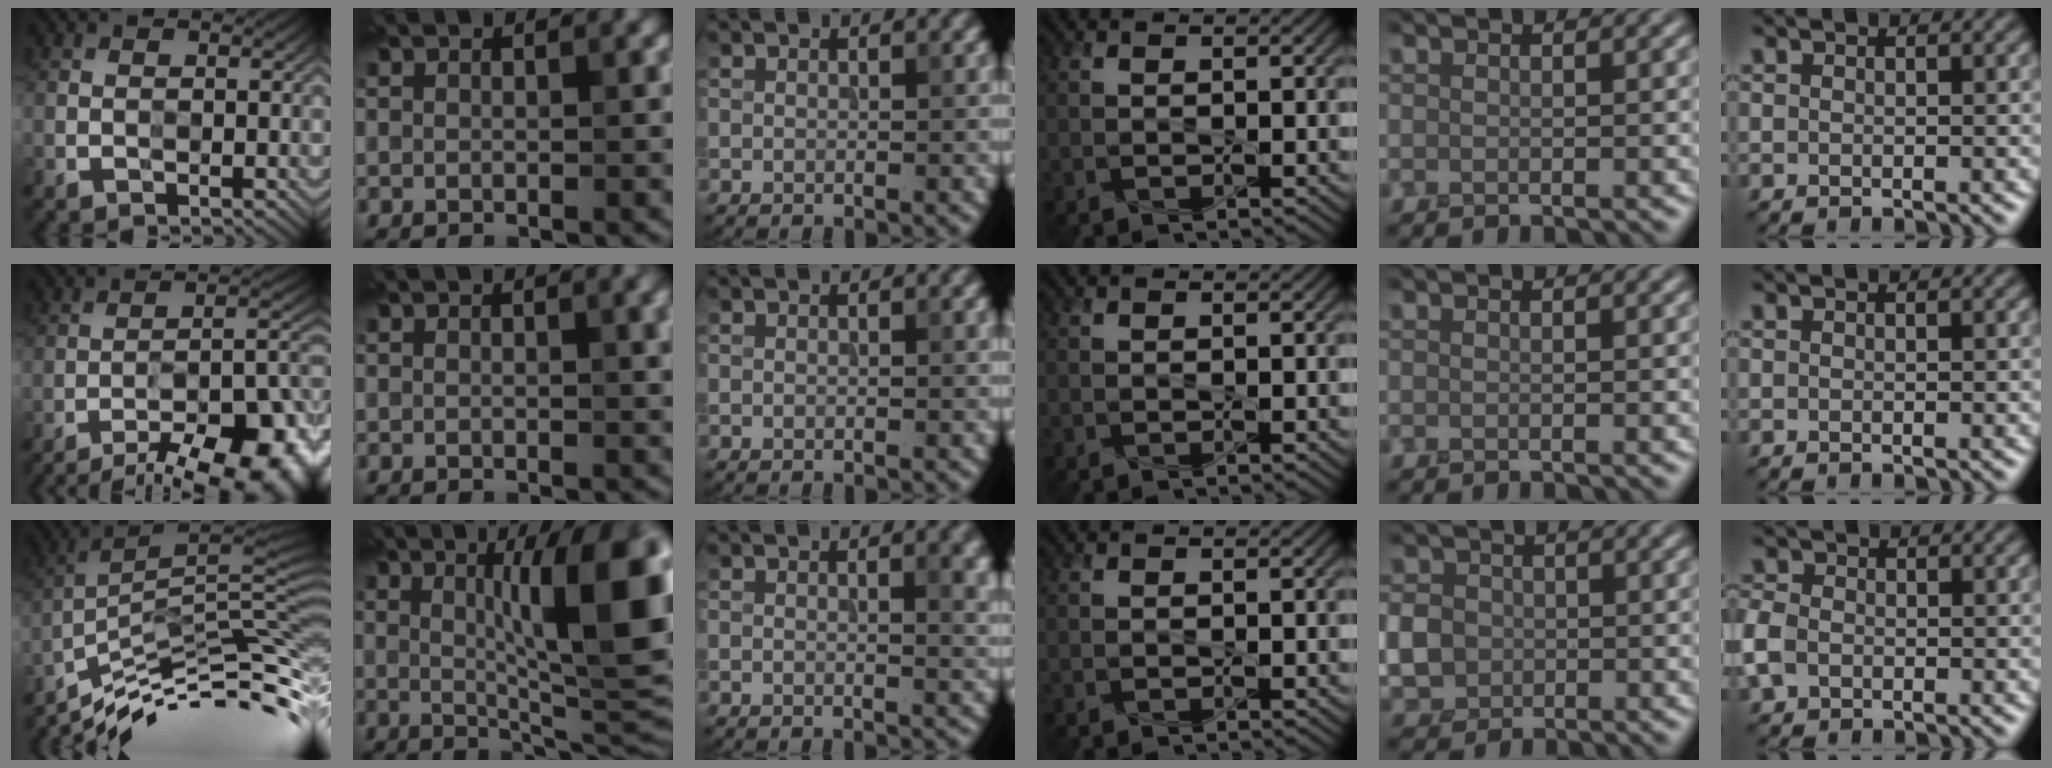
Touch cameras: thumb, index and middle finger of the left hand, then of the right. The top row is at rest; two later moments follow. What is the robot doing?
{"motion": "press", "object": "syringe"}